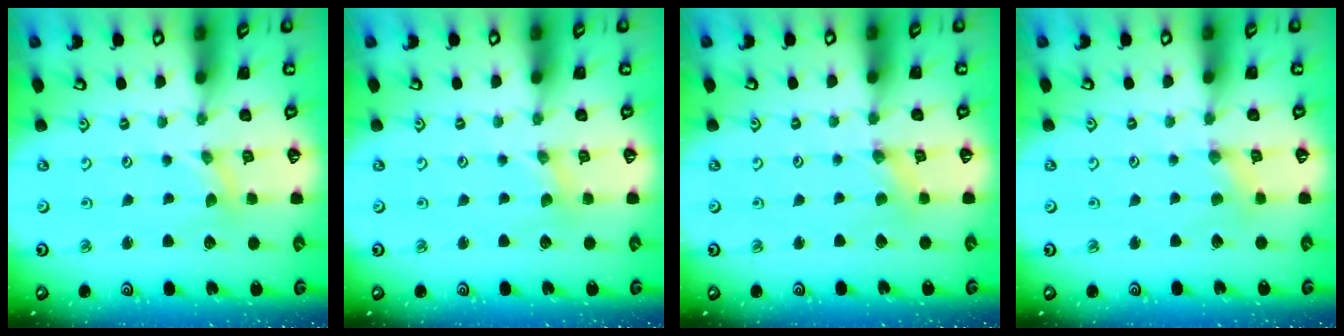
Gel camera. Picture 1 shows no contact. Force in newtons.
{"total": 0.0}
{"total": 0.0}
{"total": 1.8, "press": 1.8, "slide": 0.4}